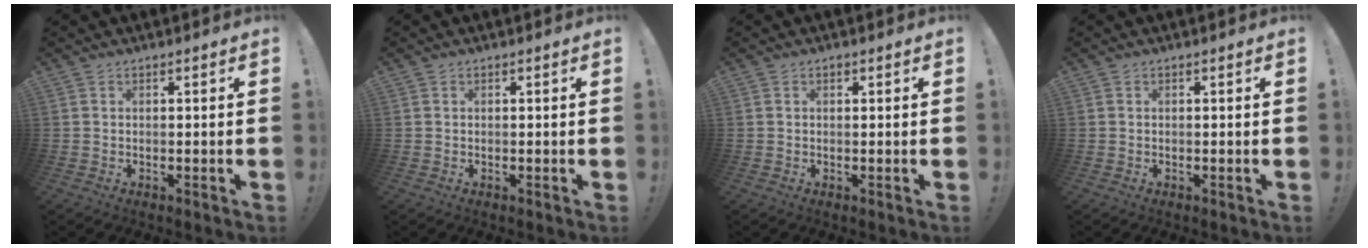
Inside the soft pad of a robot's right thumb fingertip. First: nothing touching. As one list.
[{"total": 0.0}, {"total": 0.5, "force": [0.3, 0.4, 0.1], "torque": [0.001, 0.000, 0.004]}, {"total": 0.0}]